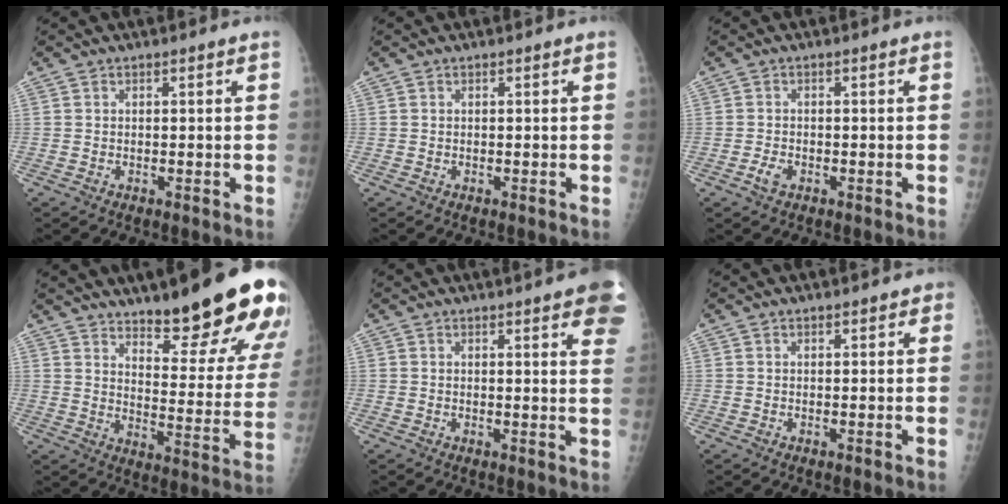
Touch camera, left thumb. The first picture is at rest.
{"total": 0.0}
{"total": 1.7, "force": [-0.8, 1.0, 1.1], "torque": [-0.028, 0.004, -0.015]}
{"total": 24.0, "force": [16.7, 5.9, 16.3], "torque": [-0.185, -0.103, 0.228]}
{"total": 10.7, "force": [6.0, 2.0, 8.6], "torque": [-0.083, -0.013, 0.059]}
{"total": 1.4, "force": [0.8, 0.7, 0.9], "torque": [-0.003, -0.001, 0.009]}